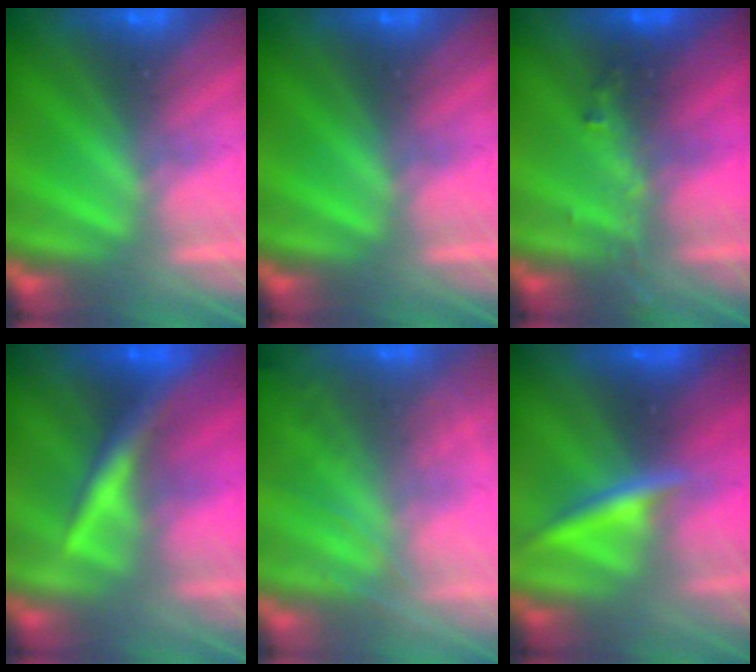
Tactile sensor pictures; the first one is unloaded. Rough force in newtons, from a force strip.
{"total": 0.0}
{"total": 2.9}
{"total": 2.3}
{"total": 7.2}
{"total": 2.4}